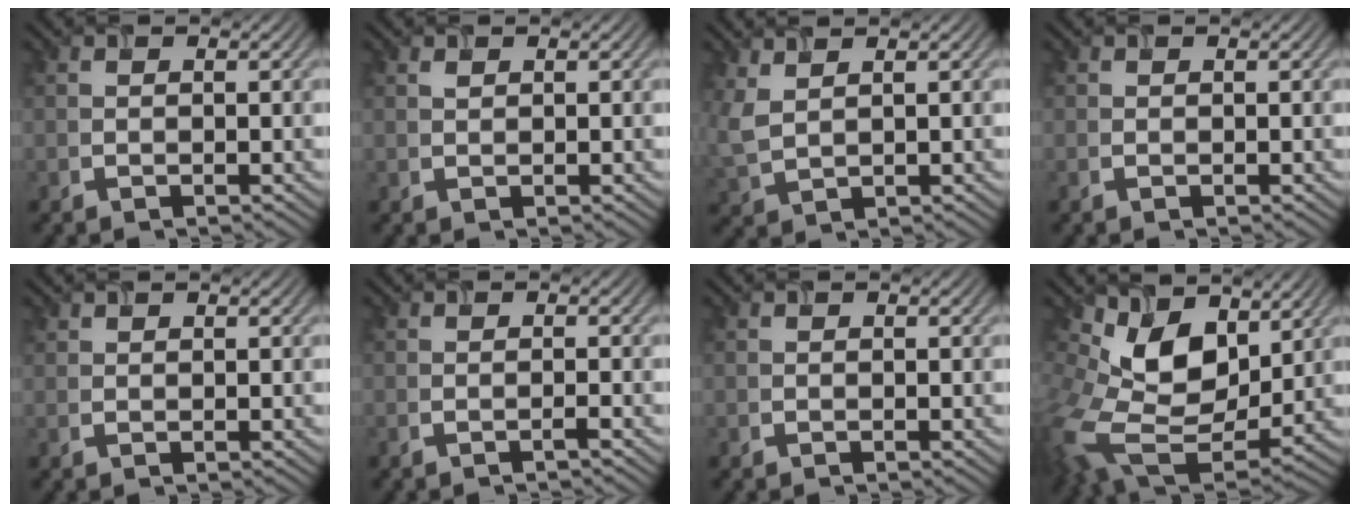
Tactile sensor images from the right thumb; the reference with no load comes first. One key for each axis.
{"total": 0.6, "fx": 0.4, "fy": 0.3, "fz": 0.3, "tx": -0.011, "ty": -0.001, "tz": 0.010}
{"total": 4.1, "fx": 2.2, "fy": 2.1, "fz": 2.9, "tx": -0.090, "ty": 0.004, "tz": 0.051}
{"total": 0.0}
{"total": 0.7, "fx": 0.6, "fy": 0.2, "fz": 0.1, "tx": -0.006, "ty": 0.001, "tz": 0.016}
{"total": 0.9, "fx": -0.7, "fy": -0.1, "fz": 0.5, "tx": -0.010, "ty": 0.004, "tz": -0.015}
{"total": 0.0}
{"total": 13.6, "fx": 3.6, "fy": 9.4, "fz": 9.1, "tx": -0.220, "ty": -0.019, "tz": 0.068}